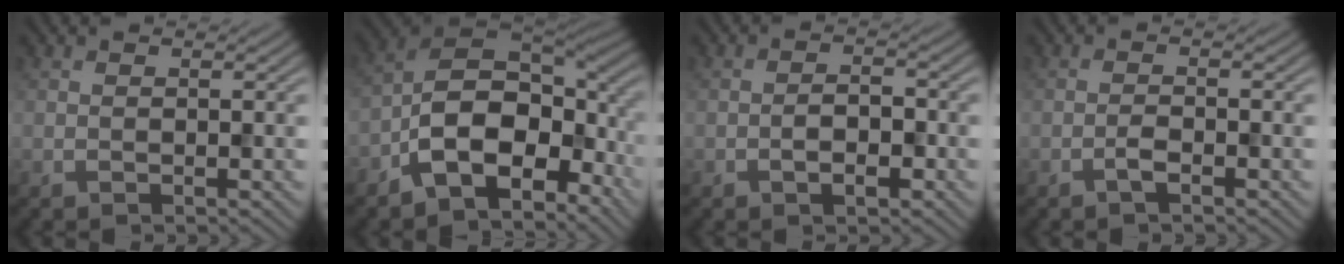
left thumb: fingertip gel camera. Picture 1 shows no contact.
{"total": 12.7, "force": [-5.1, 7.2, 9.2], "torque": [-0.162, -0.009, -0.107]}
{"total": 2.8, "force": [-1.2, 1.5, 2.1], "torque": [-0.032, 0.004, -0.026]}
{"total": 1.4, "force": [-0.9, 0.4, 1.0], "torque": [-0.022, 0.005, -0.022]}